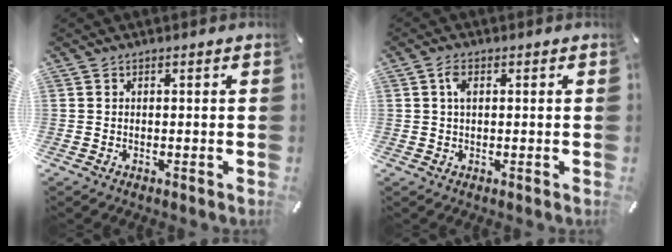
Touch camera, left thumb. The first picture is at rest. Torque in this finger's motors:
{"motor_torque": [0.53, 0.58, 0.36, -0.39, 0.17]}